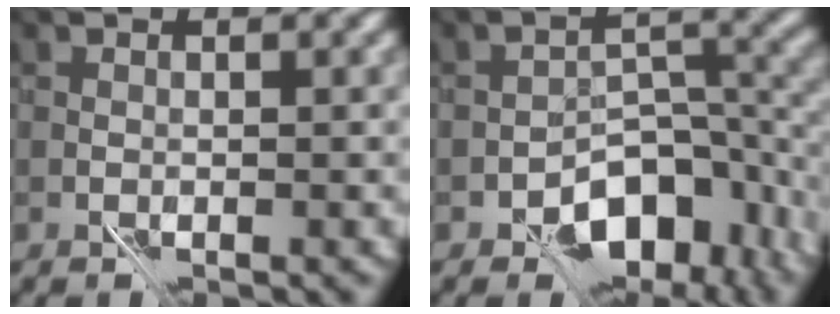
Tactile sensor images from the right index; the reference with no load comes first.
{"total": 9.3, "force": [-5.4, 5.0, 5.7], "torque": [-0.059, -0.007, -0.087]}